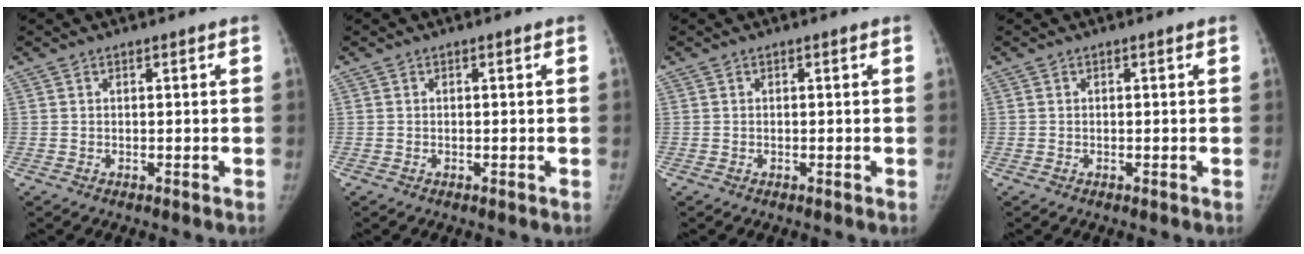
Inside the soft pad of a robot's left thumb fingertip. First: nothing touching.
{"total": 0.0}
{"total": 0.0}
{"total": 0.0}